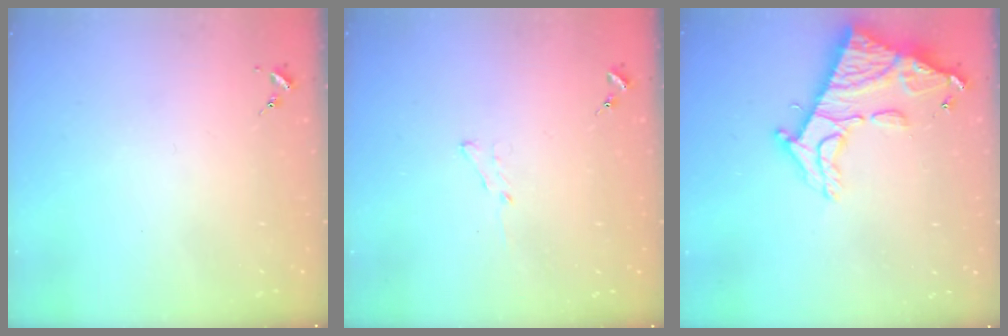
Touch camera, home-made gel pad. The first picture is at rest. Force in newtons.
{"total": 3.8, "press": 3.7, "slide": 0.4}
{"total": 16.7, "press": 16.6, "slide": 1.7}